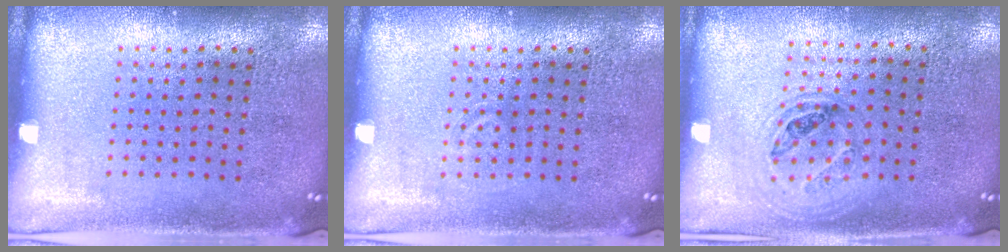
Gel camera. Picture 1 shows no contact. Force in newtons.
{"total": 0.7, "press": 0.7, "slide": 0.2}
{"total": 1.0, "press": 0.9, "slide": 0.3}